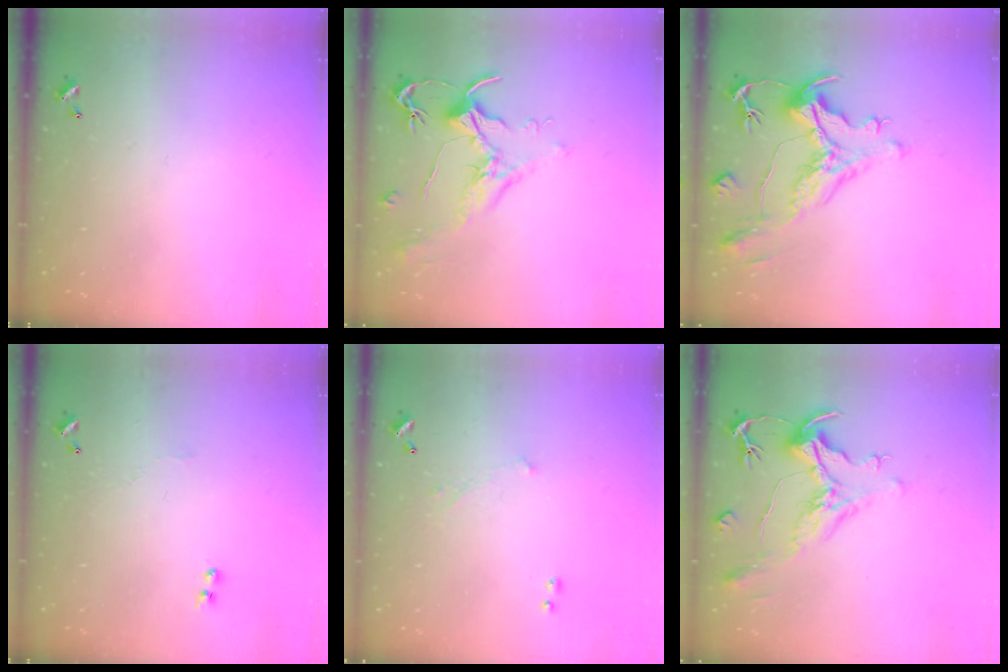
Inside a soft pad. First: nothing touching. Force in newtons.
{"total": 1.8, "press": 1.7, "slide": 0.8}
{"total": 1.9, "press": 0.9, "slide": 1.6}
{"total": 2.6, "press": 2.5, "slide": 0.5}
{"total": 1.1, "press": 0.9, "slide": 0.7}
{"total": 1.7, "press": 1.3, "slide": 1.2}